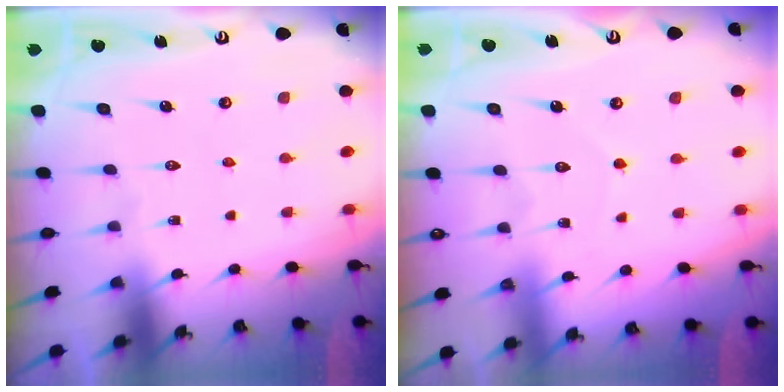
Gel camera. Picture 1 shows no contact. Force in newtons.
{"total": 3.5, "press": 3.5, "slide": 0.4}